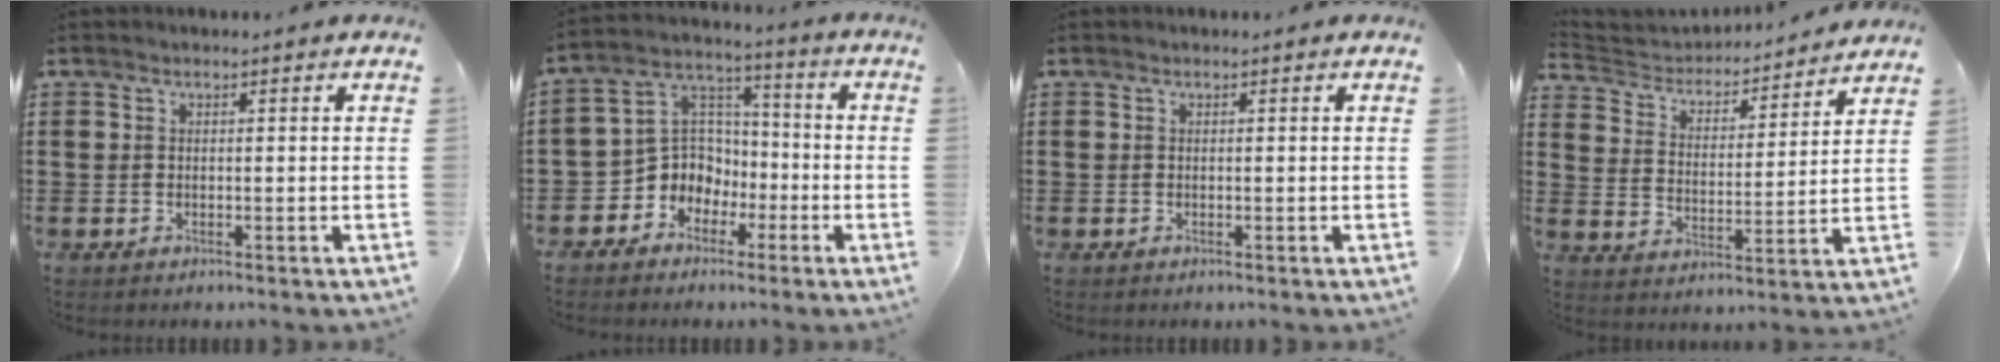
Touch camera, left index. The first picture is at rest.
{"total": 7.4, "force": [-3.3, 6.5, 1.1], "torque": [-0.060, 0.005, -0.070]}
{"total": 0.0}
{"total": 3.7, "force": [3.6, 1.0, 0.2], "torque": [-0.029, -0.031, 0.053]}